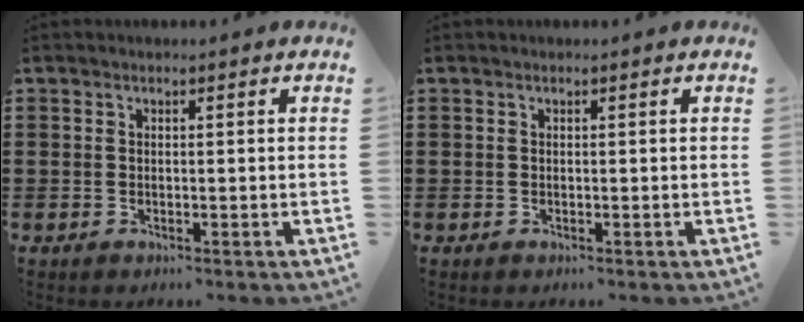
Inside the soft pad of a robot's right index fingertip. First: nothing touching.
{"total": 0.0}